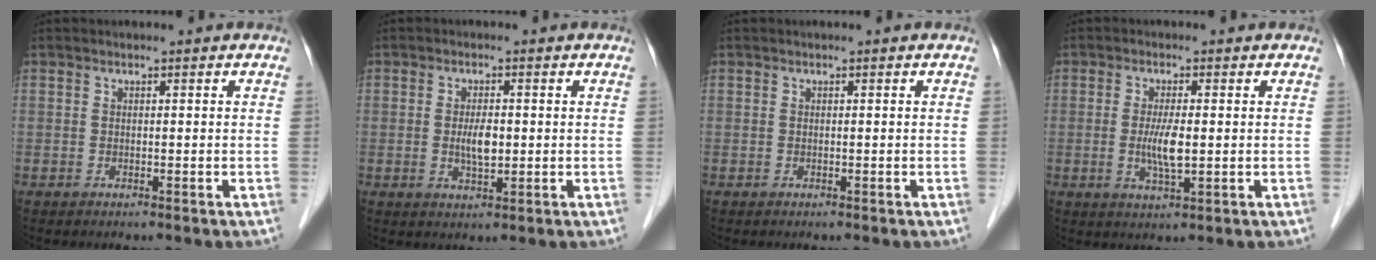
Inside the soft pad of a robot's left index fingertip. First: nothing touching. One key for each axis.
{"total": 3.5, "fx": -0.1, "fy": 1.2, "fz": 3.2, "tx": -0.063, "ty": -0.003, "tz": 0.000}
{"total": 0.0}
{"total": 4.4, "fx": -0.2, "fy": 0.7, "fz": 4.3, "tx": -0.090, "ty": -0.009, "tz": -0.003}